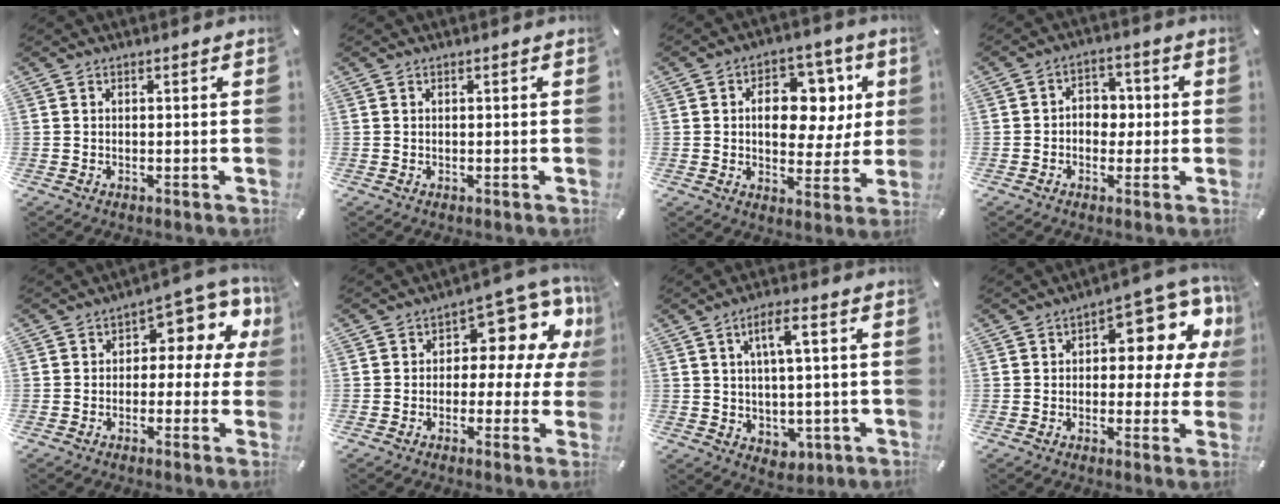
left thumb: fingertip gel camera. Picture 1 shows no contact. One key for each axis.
{"total": 0.0}
{"total": 12.6, "fx": 2.6, "fy": 9.3, "fz": 8.2, "tx": -0.106, "ty": -0.009, "tz": 0.045}
{"total": 5.7, "fx": -0.9, "fy": 4.8, "fz": 2.9, "tx": -0.036, "ty": 0.010, "tz": -0.021}
{"total": 8.8, "fx": 2.2, "fy": 5.1, "fz": 6.7, "tx": -0.081, "ty": -0.022, "tz": 0.036}
{"total": 11.3, "fx": 4.5, "fy": 6.7, "fz": 7.9, "tx": -0.096, "ty": -0.041, "tz": 0.075}
{"total": 7.5, "fx": 1.9, "fy": 4.4, "fz": 5.8, "tx": -0.092, "ty": -0.002, "tz": 0.030}
{"total": 11.6, "fx": 4.2, "fy": 6.0, "fz": 9.0, "tx": -0.102, "ty": -0.045, "tz": 0.067}